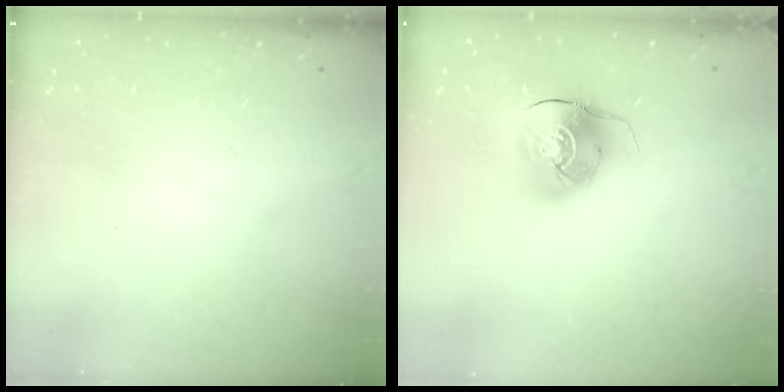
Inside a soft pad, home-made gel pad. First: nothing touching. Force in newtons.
{"total": 9.5, "press": 9.3, "slide": 1.5}